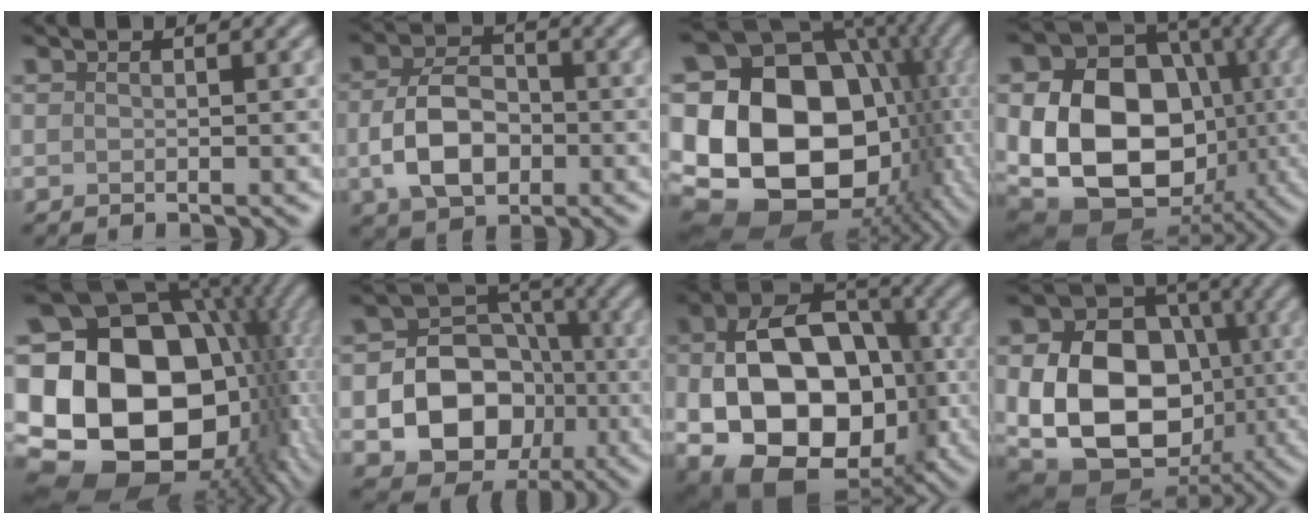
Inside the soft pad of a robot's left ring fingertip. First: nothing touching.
{"total": 6.1, "force": [-1.1, 4.1, 4.5], "torque": [-0.093, -0.003, -0.023]}
{"total": 20.5, "force": [-1.3, 15.7, 13.2], "torque": [-0.223, -0.006, 0.002]}
{"total": 15.5, "force": [-1.9, 11.8, 9.9], "torque": [-0.167, -0.009, -0.037]}
{"total": 22.6, "force": [-0.8, 16.7, 15.3], "torque": [-0.265, 0.000, -0.018]}
{"total": 10.6, "force": [-2.4, 8.7, 5.6], "torque": [-0.066, -0.007, -0.067]}
{"total": 16.0, "force": [-2.8, 10.9, 11.4], "torque": [-0.179, -0.030, -0.037]}
{"total": 13.9, "force": [-2.0, 10.3, 9.1], "torque": [-0.152, -0.008, -0.040]}